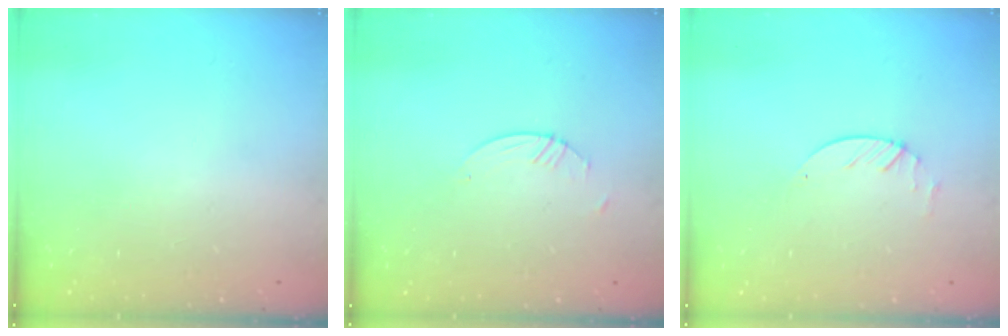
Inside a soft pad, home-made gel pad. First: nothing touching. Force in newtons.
{"total": 0.8, "press": 0.8, "slide": 0.2}
{"total": 1.9, "press": 1.9, "slide": 0.3}